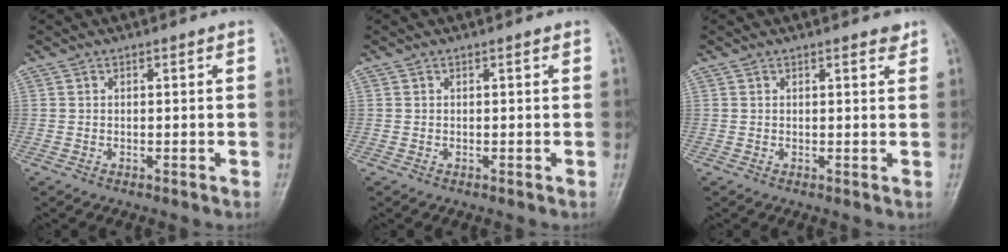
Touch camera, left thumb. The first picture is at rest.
{"total": 0.0}
{"total": 1.7, "force": [1.4, 0.5, 0.9], "torque": [-0.007, -0.006, 0.016]}